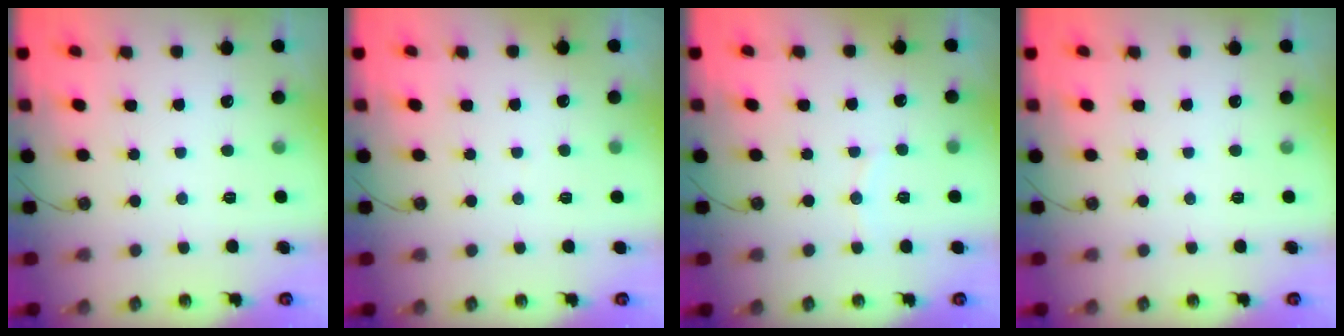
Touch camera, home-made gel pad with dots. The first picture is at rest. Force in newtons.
{"total": 3.1, "press": 3.1, "slide": 0.4}
{"total": 3.6, "press": 3.5, "slide": 0.7}
{"total": 0.0}